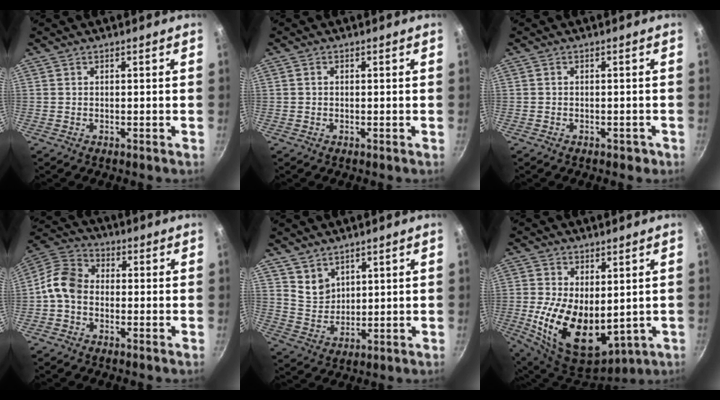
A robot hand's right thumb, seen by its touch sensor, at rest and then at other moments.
{"total": 0.7, "force": [0.0, 0.6, 0.4], "torque": [-0.006, 0.005, 0.001]}
{"total": 1.7, "force": [-0.9, 1.2, 0.8], "torque": [0.001, 0.016, -0.003]}
{"total": 8.0, "force": [-1.7, 6.1, 4.9], "torque": [-0.082, 0.033, -0.055]}
{"total": 5.3, "force": [3.7, 3.4, 1.5], "torque": [-0.006, -0.019, 0.081]}
{"total": 15.4, "force": [-0.1, 9.1, 12.4], "torque": [-0.212, -0.027, 0.022]}